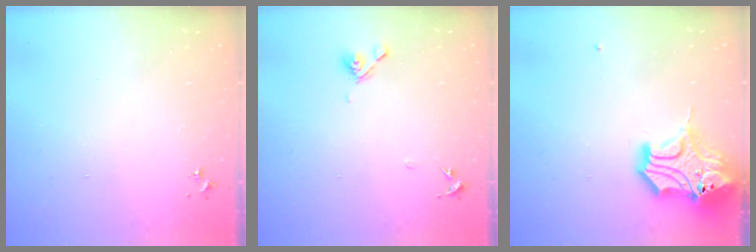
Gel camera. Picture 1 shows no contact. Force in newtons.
{"total": 7.5, "press": 7.3, "slide": 1.6}
{"total": 18.5, "press": 18.3, "slide": 2.6}